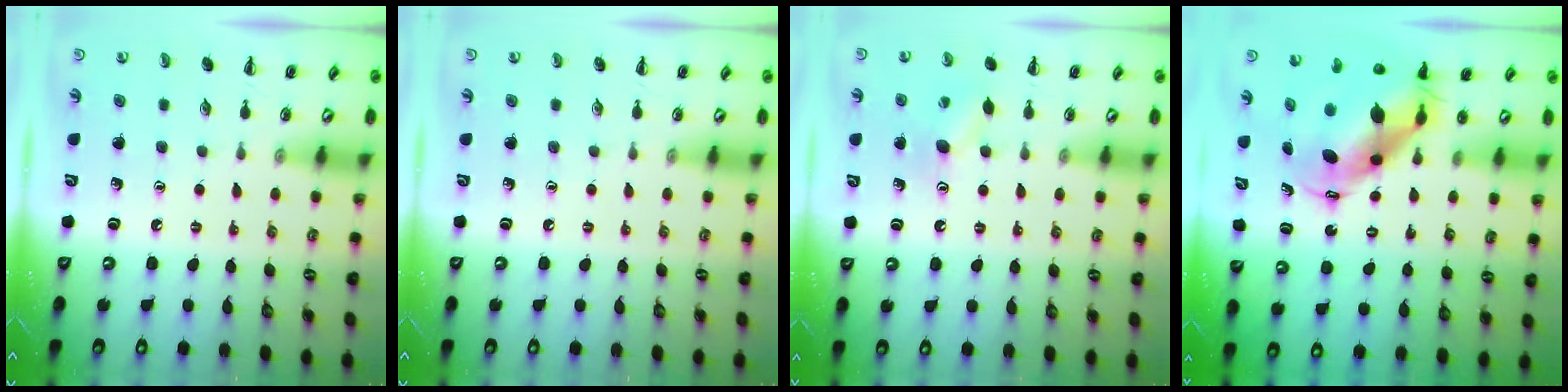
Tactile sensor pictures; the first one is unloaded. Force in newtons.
{"total": 0.0}
{"total": 7.4, "press": 7.3, "slide": 1.4}
{"total": 8.8, "press": 8.5, "slide": 2.2}